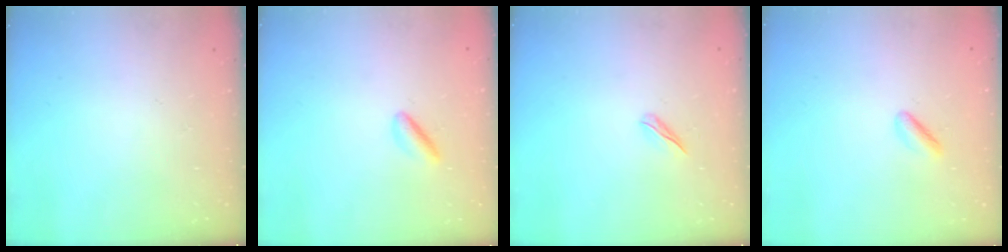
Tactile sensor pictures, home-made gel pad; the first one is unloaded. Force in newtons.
{"total": 2.5, "press": 2.5, "slide": 0.6}
{"total": 3.4, "press": 3.3, "slide": 0.8}
{"total": 2.0, "press": 1.8, "slide": 0.9}